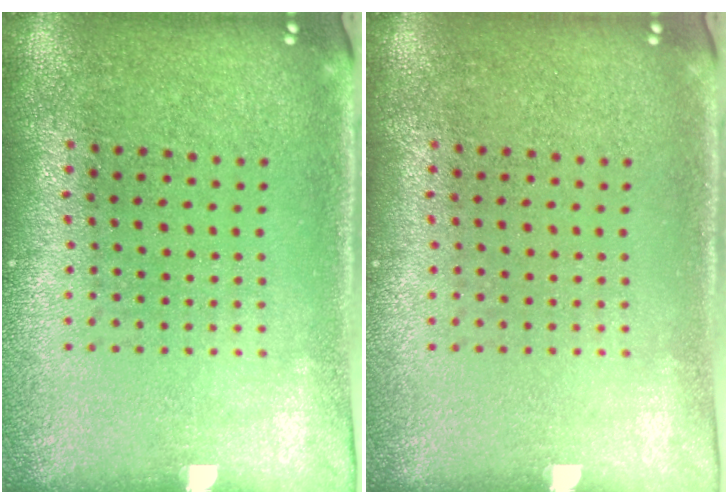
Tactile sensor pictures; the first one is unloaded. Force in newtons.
{"total": 0.0}